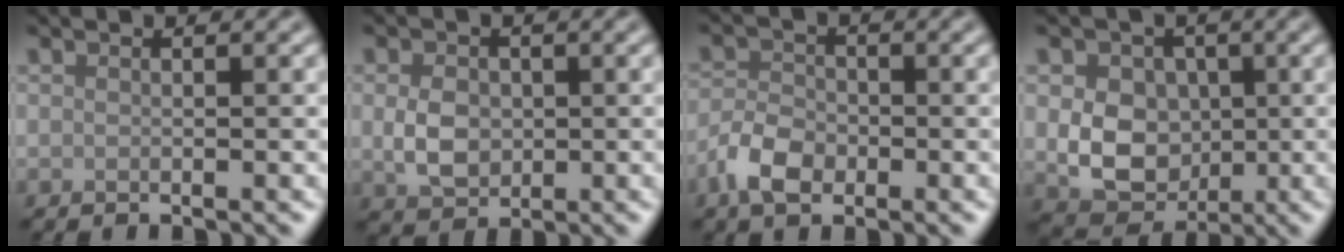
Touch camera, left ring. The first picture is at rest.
{"total": 3.5, "force": [0.0, 2.6, 2.2], "torque": [-0.047, -0.003, -0.003]}
{"total": 3.8, "force": [-1.9, 2.4, 2.3], "torque": [-0.042, 0.003, -0.044]}
{"total": 6.7, "force": [-0.2, 5.2, 4.2], "torque": [-0.063, -0.004, -0.010]}